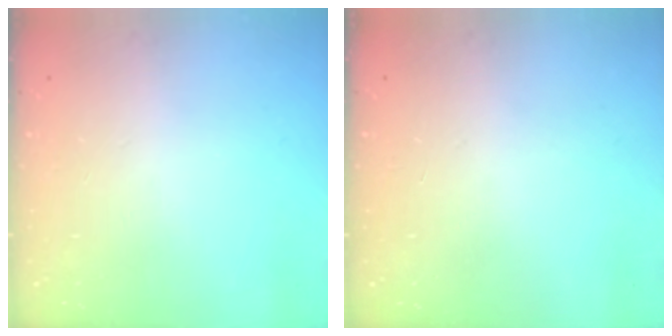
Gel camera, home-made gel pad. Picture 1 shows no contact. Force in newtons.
{"total": 0.0}